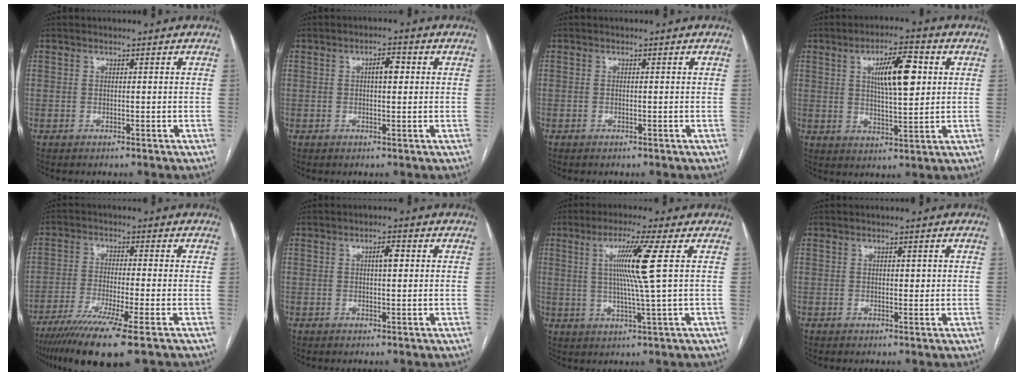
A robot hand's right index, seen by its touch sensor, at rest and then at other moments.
{"total": 3.0, "force": [0.6, 1.0, 2.7], "torque": [-0.045, 0.009, 0.009]}
{"total": 0.0}
{"total": 9.7, "force": [2.6, 2.4, 9.0], "torque": [-0.150, 0.009, 0.046]}
{"total": 12.2, "force": [-8.1, -0.5, 9.0], "torque": [-0.155, -0.031, -0.134]}
{"total": 2.4, "force": [0.6, 0.6, 2.2], "torque": [-0.038, 0.005, 0.009]}
{"total": 8.5, "force": [1.9, -1.8, 8.1], "torque": [-0.148, -0.002, 0.041]}
{"total": 1.3, "force": [0.3, 0.7, 1.0], "torque": [-0.012, 0.000, 0.005]}